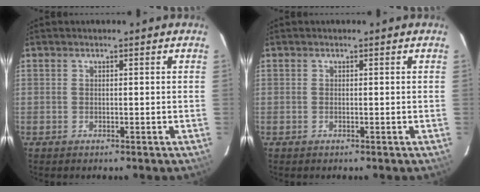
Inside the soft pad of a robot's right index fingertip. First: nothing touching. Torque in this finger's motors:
{"motor_torque": [0.08, 0.03, 0.03, 0.01]}